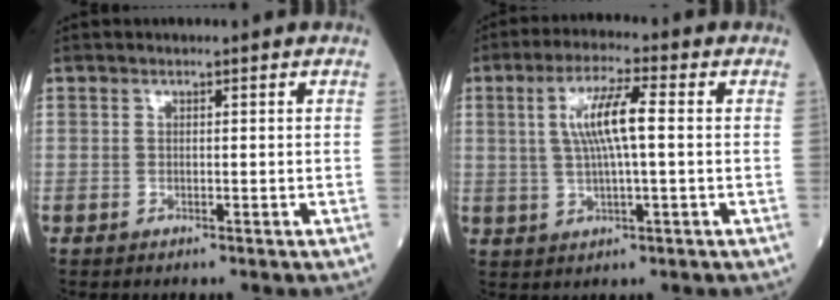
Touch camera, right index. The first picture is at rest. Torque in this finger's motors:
{"motor_torque": [0.27, 0.08, 0.50, 0.16]}